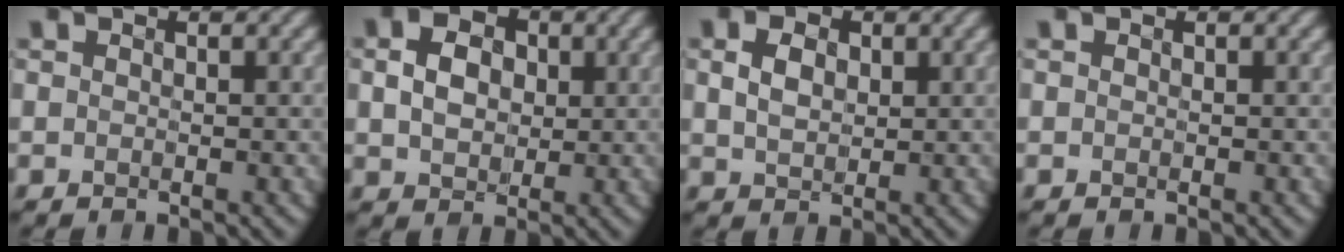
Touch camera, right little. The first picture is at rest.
{"total": 3.7, "force": [0.1, 2.9, 2.3], "torque": [-0.055, 0.002, 0.006]}
{"total": 2.2, "force": [0.1, 1.6, 1.5], "torque": [-0.042, -0.001, 0.013]}
{"total": 0.0}